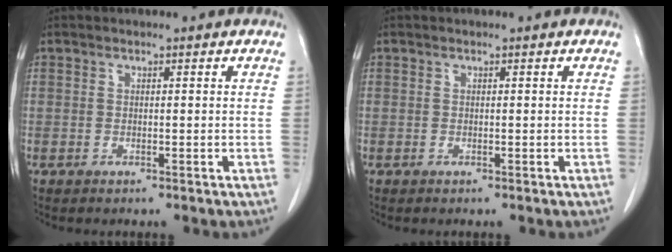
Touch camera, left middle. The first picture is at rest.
{"total": 0.0}